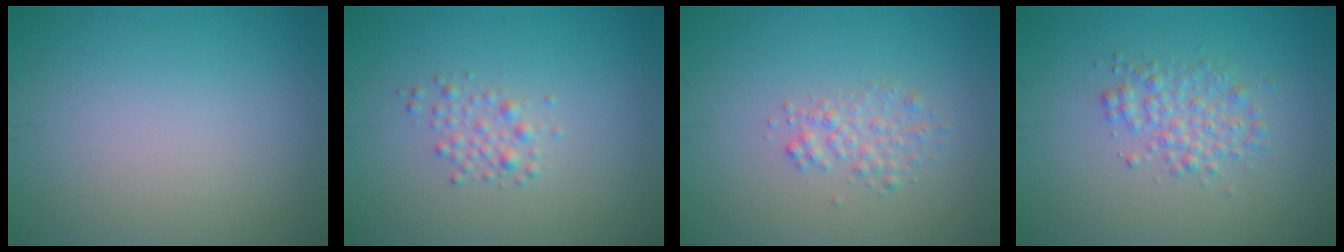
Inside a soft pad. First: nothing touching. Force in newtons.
{"total": 1.5, "press": 1.5, "slide": 0.0}
{"total": 1.7, "press": 1.7, "slide": 0.1}
{"total": 2.6, "press": 2.6, "slide": 0.0}